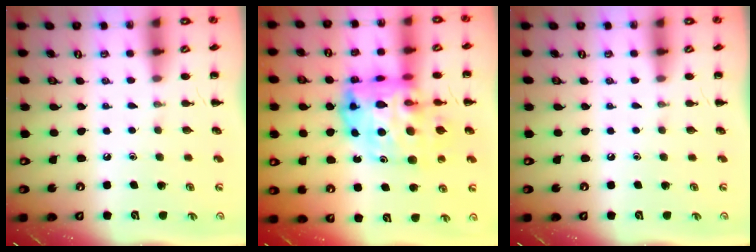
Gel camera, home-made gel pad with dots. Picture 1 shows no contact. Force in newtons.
{"total": 19.0, "press": 18.2, "slide": 5.6}
{"total": 0.0}